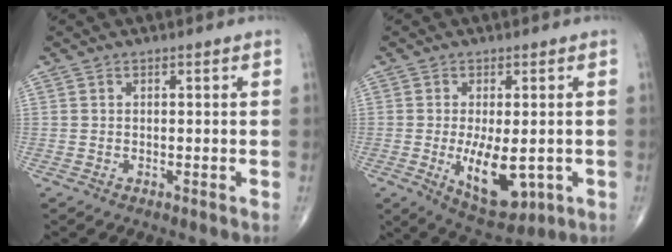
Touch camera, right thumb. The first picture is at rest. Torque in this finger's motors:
{"motor_torque": [3.52, 1.49, 1.55, -0.27, 0.43]}